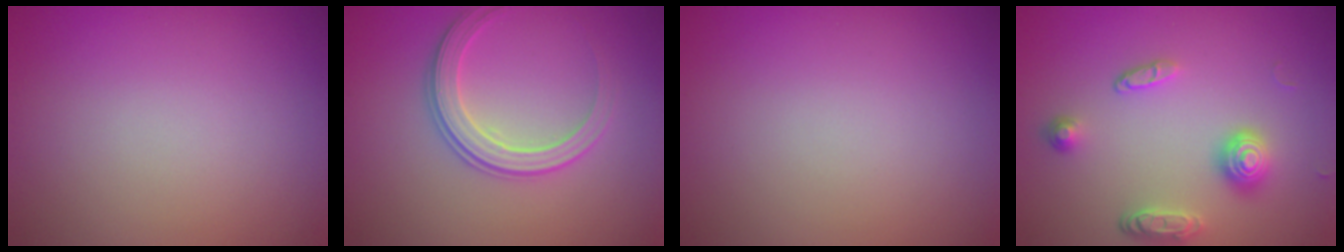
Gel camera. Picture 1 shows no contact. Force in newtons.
{"total": 2.9, "press": 2.8, "slide": 0.6}
{"total": 0.0}
{"total": 3.5, "press": 2.9, "slide": 1.9}